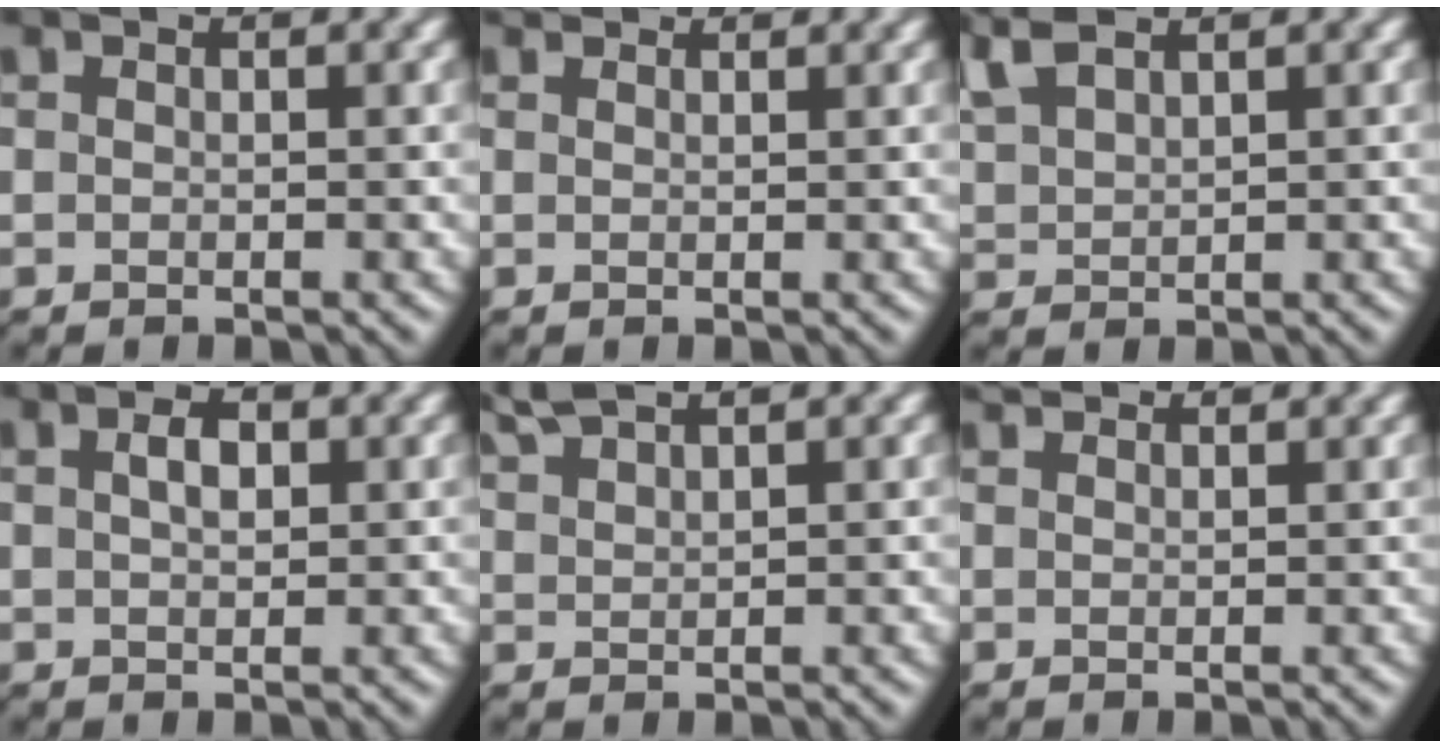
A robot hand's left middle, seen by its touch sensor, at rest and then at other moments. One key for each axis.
{"total": 1.6, "fx": 1.5, "fy": 0.5, "fz": 0.1, "tx": -0.005, "ty": 0.004, "tz": 0.018}
{"total": 3.7, "fx": 2.9, "fy": 1.2, "fz": 1.9, "tx": -0.057, "ty": 0.017, "tz": 0.066}
{"total": 1.9, "fx": 0.9, "fy": 0.9, "fz": 1.4, "tx": -0.030, "ty": 0.006, "tz": 0.015}
{"total": 2.8, "fx": 2.7, "fy": 0.0, "fz": 0.7, "tx": -0.022, "ty": 0.013, "tz": 0.062}
{"total": 2.0, "fx": 2.0, "fy": 0.2, "fz": 0.3, "tx": -0.012, "ty": 0.010, "tz": 0.033}